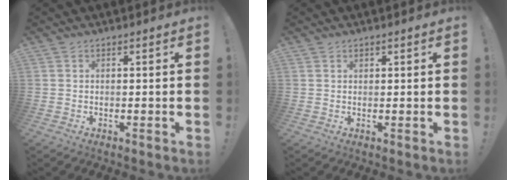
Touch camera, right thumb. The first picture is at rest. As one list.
[{"total": 0.8, "force": [0.6, 0.5, 0.3], "torque": [0.003, -0.003, 0.010]}]